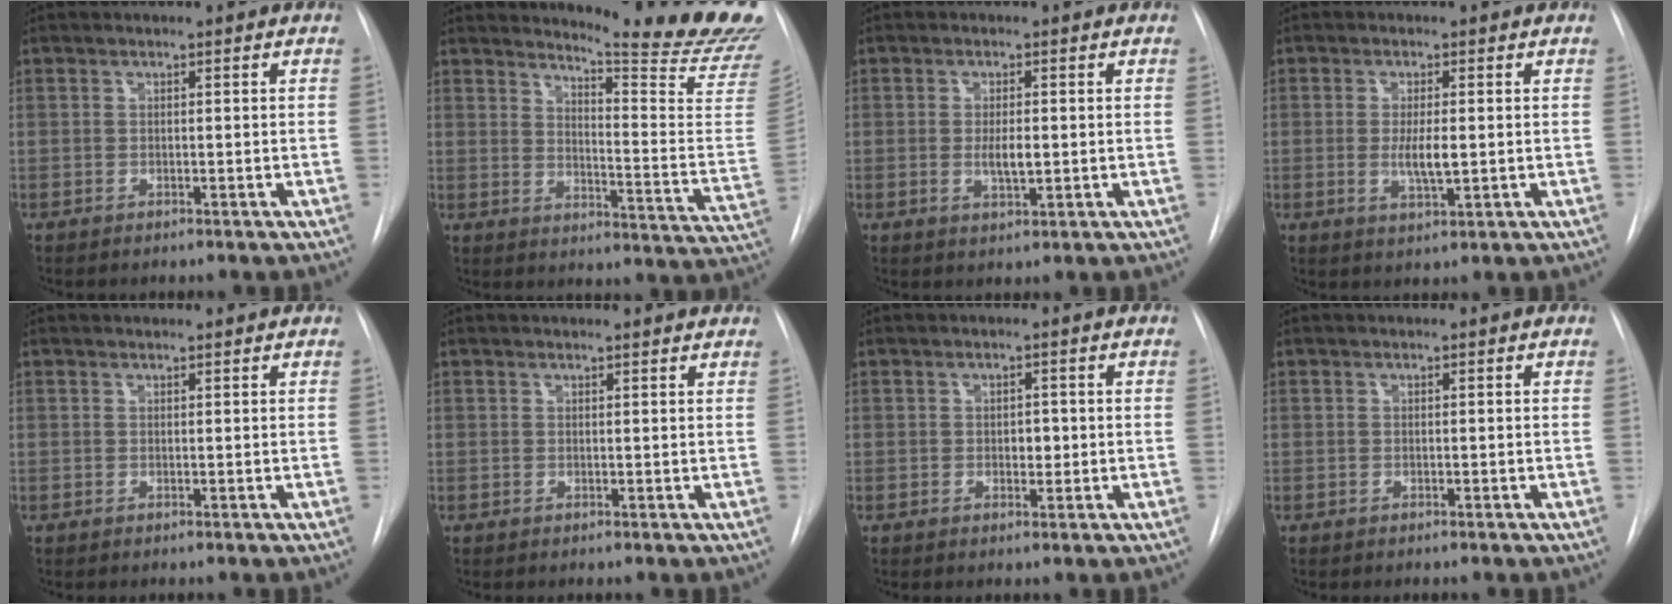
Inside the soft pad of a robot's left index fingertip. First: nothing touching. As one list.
[{"total": 20.6, "force": [19.4, -1.2, 6.8], "torque": [-0.102, -0.161, 0.227]}, {"total": 3.0, "force": [-0.1, 0.9, 2.9], "torque": [-0.053, -0.005, 0.000]}, {"total": 3.9, "force": [-0.1, 0.9, 3.8], "torque": [-0.072, -0.008, 0.000]}, {"total": 1.5, "force": [1.5, 0.1, 0.2], "torque": [-0.008, 0.010, 0.022]}, {"total": 3.8, "force": [3.7, 0.4, 0.7], "torque": [-0.015, 0.003, 0.032]}, {"total": 1.7, "force": [-0.1, 1.1, 1.3], "torque": [-0.018, 0.000, 0.001]}, {"total": 0.0}]